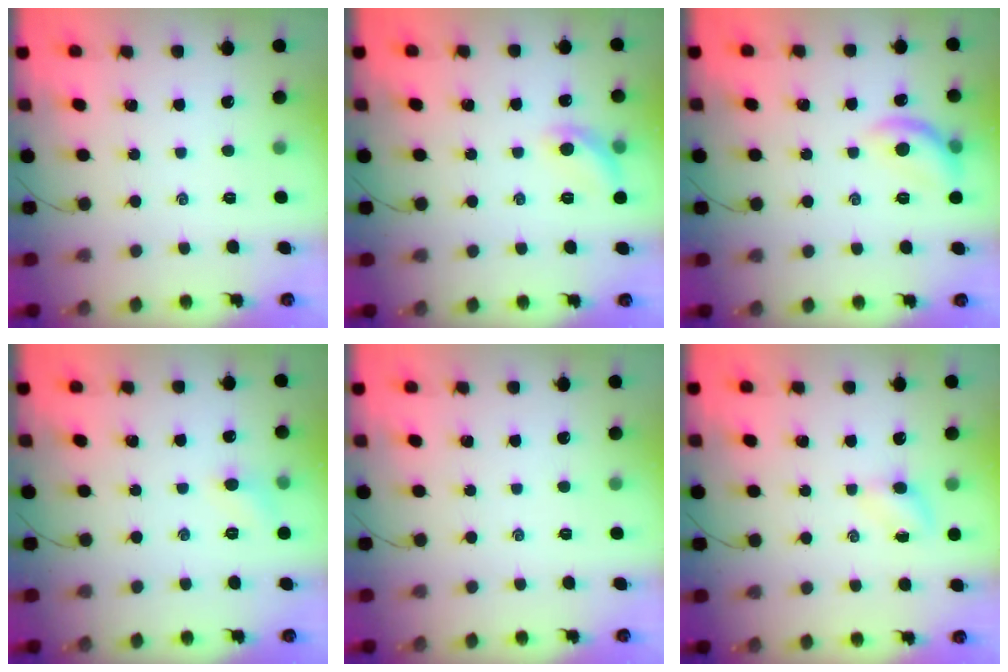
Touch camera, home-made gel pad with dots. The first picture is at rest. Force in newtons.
{"total": 8.1, "press": 8.1, "slide": 0.7}
{"total": 10.4, "press": 10.4, "slide": 0.0}
{"total": 5.2, "press": 4.9, "slide": 1.6}
{"total": 0.0}
{"total": 4.0, "press": 3.8, "slide": 1.3}